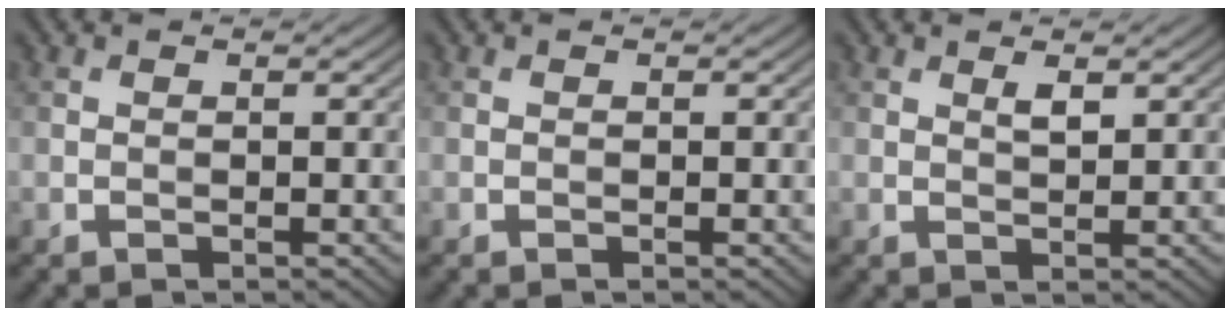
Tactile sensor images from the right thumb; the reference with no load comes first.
{"total": 0.0}
{"total": 1.7, "force": [0.9, 0.6, 1.3], "torque": [-0.030, -0.003, 0.019]}